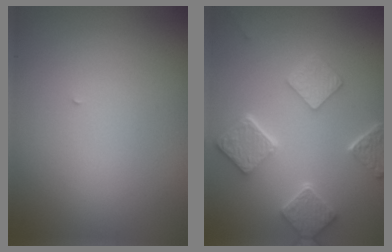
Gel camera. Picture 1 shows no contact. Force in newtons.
{"total": 5.7, "press": 4.6, "slide": 3.5}